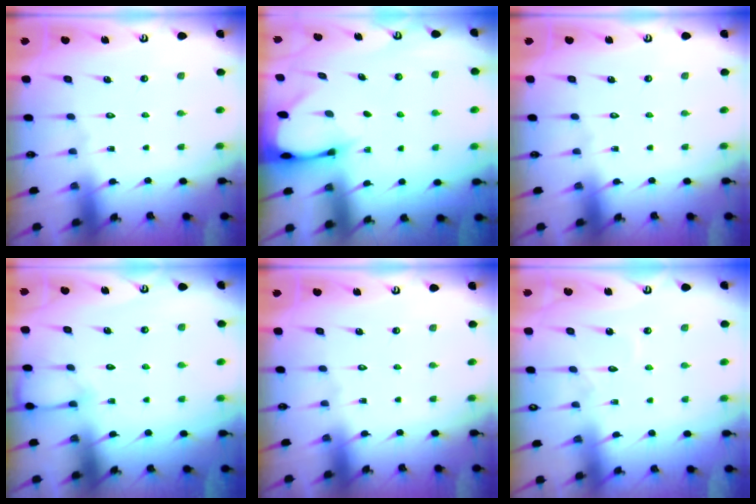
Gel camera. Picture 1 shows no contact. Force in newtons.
{"total": 2.4, "press": 2.4, "slide": 0.1}
{"total": 0.0}
{"total": 5.7, "press": 5.7, "slide": 0.4}
{"total": 0.0}
{"total": 2.7, "press": 2.7, "slide": 0.2}